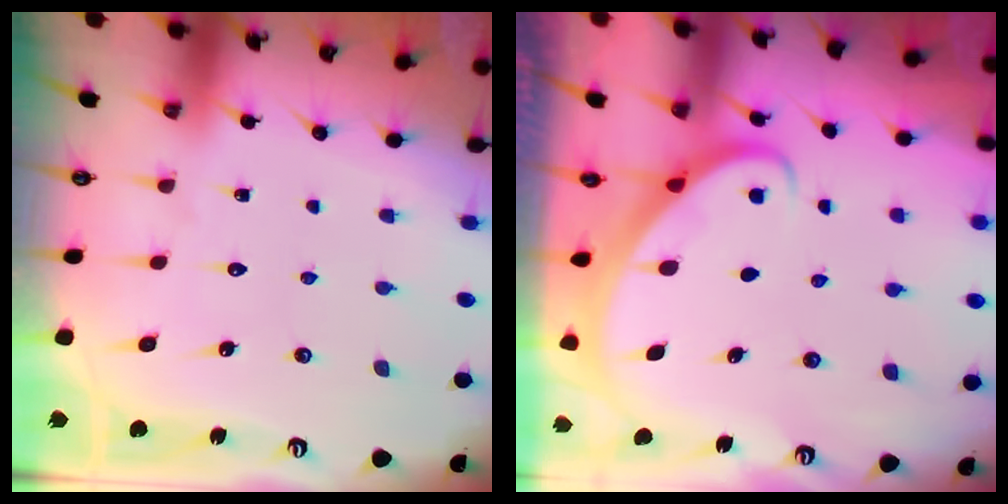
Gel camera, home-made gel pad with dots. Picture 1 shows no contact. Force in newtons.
{"total": 2.8, "press": 2.8, "slide": 0.2}